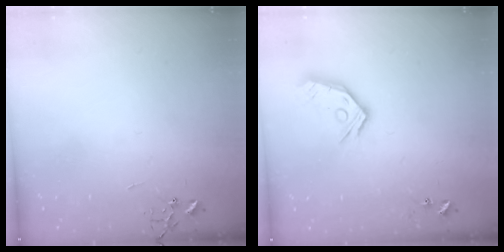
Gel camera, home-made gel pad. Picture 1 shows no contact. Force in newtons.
{"total": 13.2, "press": 13.1, "slide": 1.6}